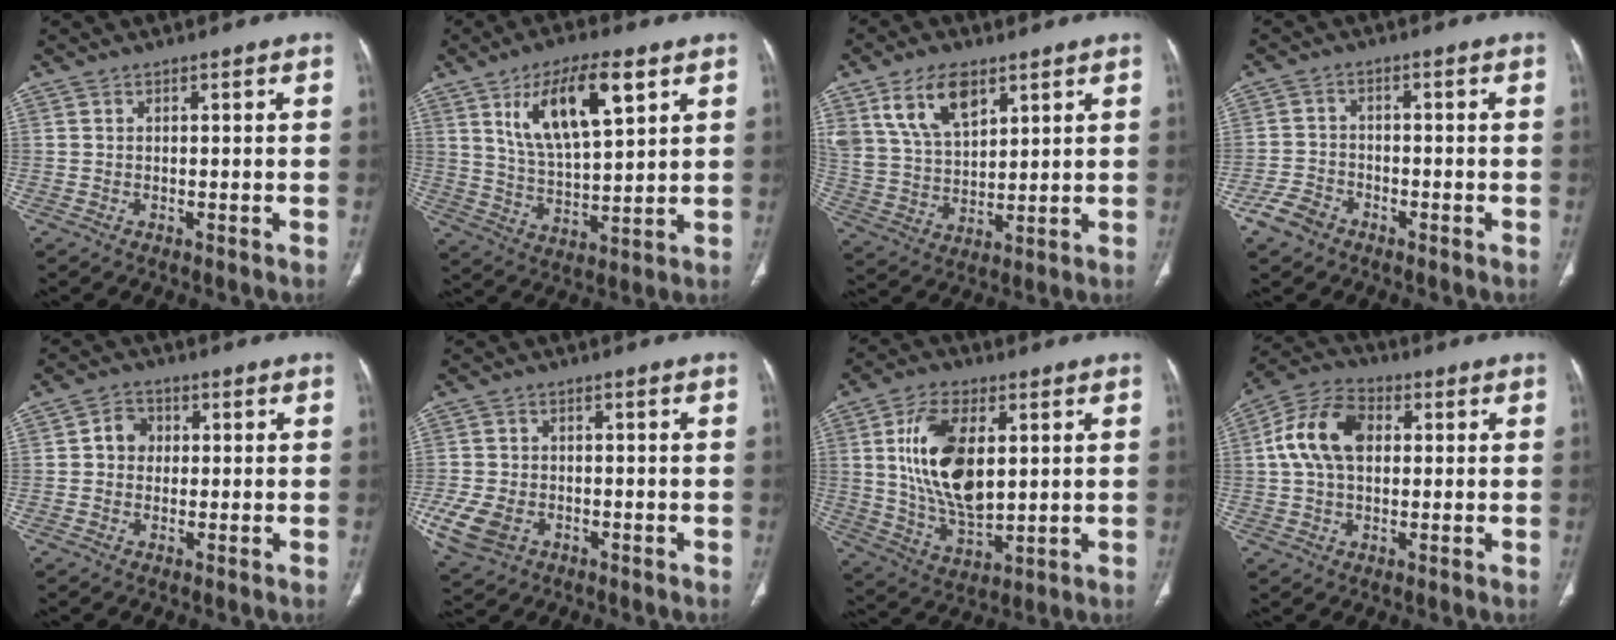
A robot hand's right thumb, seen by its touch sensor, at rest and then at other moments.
{"total": 15.2, "force": [6.9, 5.6, 12.4], "torque": [-0.199, -0.023, 0.132]}
{"total": 12.7, "force": [7.1, 6.9, 8.0], "torque": [-0.135, -0.024, 0.148]}
{"total": 4.9, "force": [-3.2, 3.2, 1.9], "torque": [-0.035, 0.019, -0.059]}
{"total": 4.2, "force": [0.4, 3.7, 2.0], "torque": [-0.013, 0.010, 0.000]}
{"total": 8.8, "force": [-3.2, 6.4, 5.2], "torque": [-0.116, 0.005, -0.051]}
{"total": 16.8, "force": [3.4, 9.0, 13.8], "torque": [-0.245, -0.016, 0.071]}
{"total": 12.1, "force": [1.9, 8.0, 8.9], "torque": [-0.164, 0.024, 0.027]}